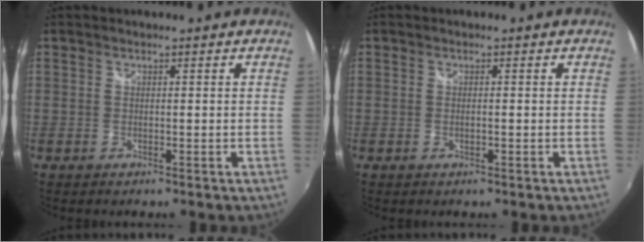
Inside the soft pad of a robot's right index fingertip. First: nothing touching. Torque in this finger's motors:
{"motor_torque": [-0.08, 0.00, -0.03, 0.00]}